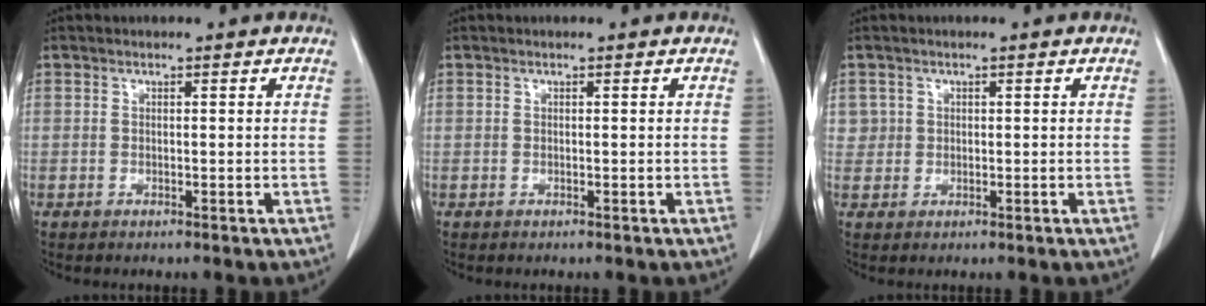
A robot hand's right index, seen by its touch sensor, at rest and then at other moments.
{"total": 0.0}
{"total": 2.0, "force": [0.7, 1.9, -0.2], "torque": [0.018, 0.003, 0.008]}